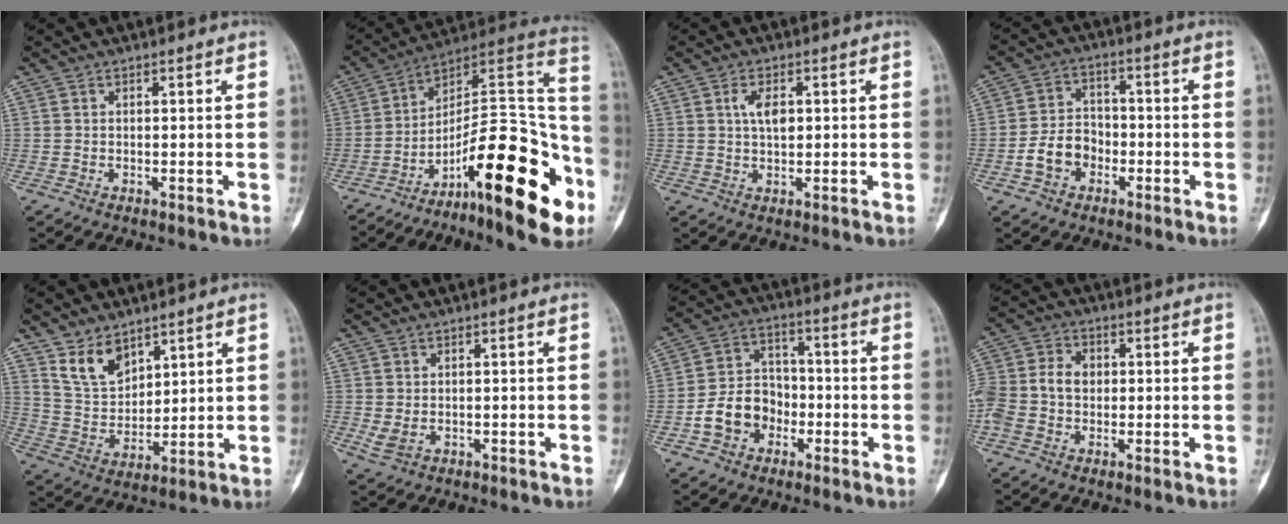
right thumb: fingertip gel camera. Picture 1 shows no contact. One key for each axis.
{"total": 26.8, "fx": -12.3, "fy": 8.2, "fz": 22.4, "tx": -0.276, "ty": 0.100, "tz": -0.182}
{"total": 4.2, "fx": 0.9, "fy": 2.2, "fz": 3.5, "tx": -0.060, "ty": -0.002, "tz": 0.014}
{"total": 7.6, "fx": -2.8, "fy": 5.9, "fz": 4.0, "tx": -0.055, "ty": 0.031, "tz": -0.054}
{"total": 8.7, "fx": 6.0, "fy": 5.0, "fz": 4.0, "tx": -0.055, "ty": -0.038, "tz": 0.128}
{"total": 2.4, "fx": -0.3, "fy": 1.7, "fz": 1.7, "tx": -0.038, "ty": -0.002, "tz": 0.002}
{"total": 10.0, "fx": -3.5, "fy": 8.1, "fz": 4.8, "tx": -0.061, "ty": 0.041, "tz": -0.065}
{"total": 9.2, "fx": -0.6, "fy": 6.9, "fz": 6.0, "tx": -0.129, "ty": 0.028, "tz": -0.017}